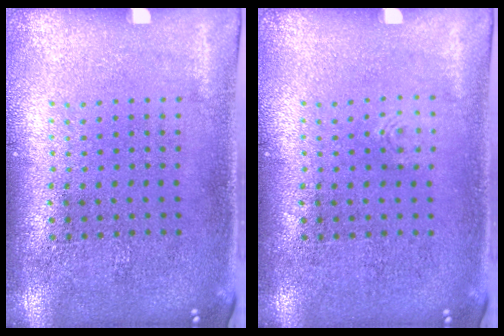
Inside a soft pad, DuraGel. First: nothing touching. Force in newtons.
{"total": 0.5, "press": 0.5, "slide": 0.1}